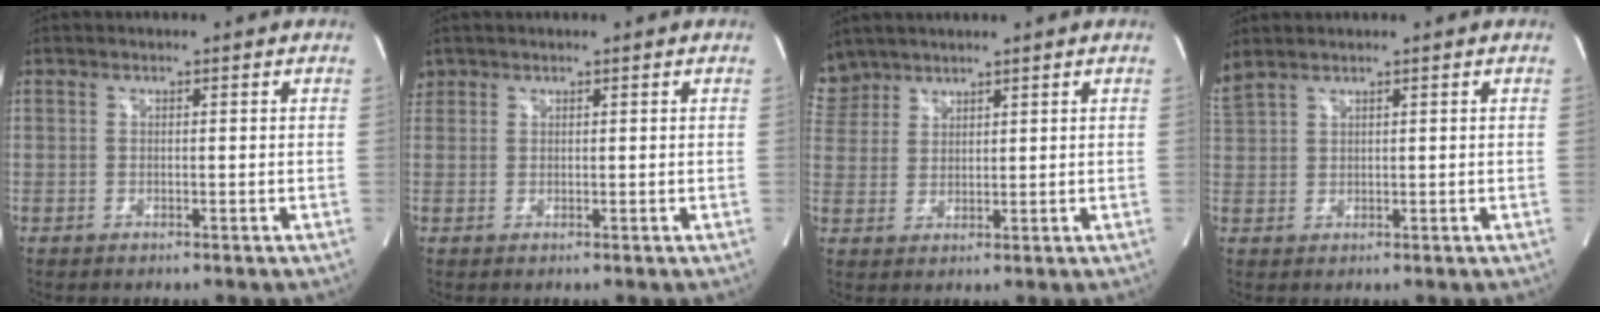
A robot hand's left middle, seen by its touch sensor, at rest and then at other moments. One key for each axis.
{"total": 1.6, "fx": 1.1, "fy": 1.2, "fz": 0.1, "tx": 0.001, "ty": 0.015, "tz": 0.023}
{"total": 5.1, "fx": 4.5, "fy": 2.4, "fz": -0.2, "tx": 0.002, "ty": 0.012, "tz": 0.097}
{"total": 2.8, "fx": 2.6, "fy": 0.2, "fz": 1.1, "tx": -0.045, "ty": 0.023, "tz": 0.066}